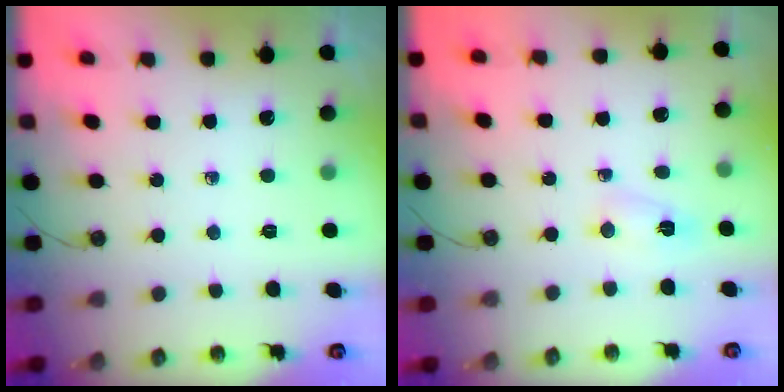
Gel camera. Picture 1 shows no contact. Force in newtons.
{"total": 2.2, "press": 2.2, "slide": 0.5}